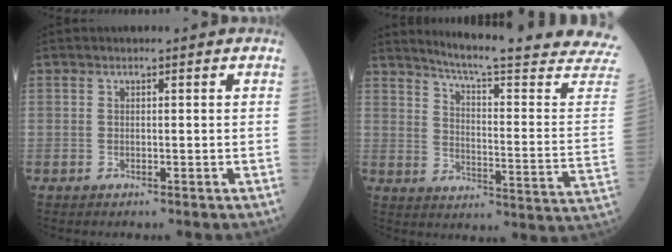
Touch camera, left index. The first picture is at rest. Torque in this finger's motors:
{"motor_torque": [0.51, -0.91, 0.01, 0.03]}